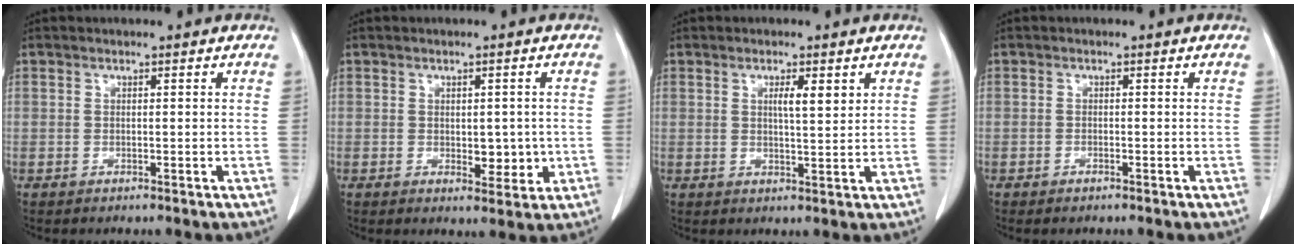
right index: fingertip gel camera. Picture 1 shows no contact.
{"total": 3.8, "force": [-0.2, 2.2, 3.1], "torque": [-0.031, -0.002, 0.008]}
{"total": 3.3, "force": [1.4, 0.6, 2.9], "torque": [-0.051, -0.001, 0.022]}
{"total": 0.9, "force": [-0.7, 0.2, 0.5], "torque": [-0.015, -0.001, -0.009]}